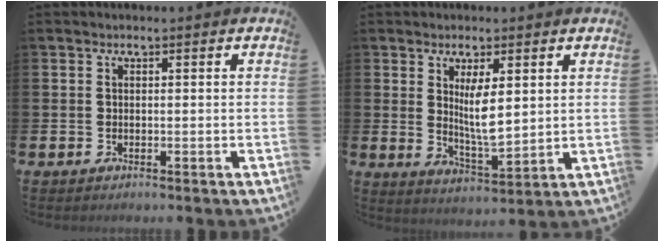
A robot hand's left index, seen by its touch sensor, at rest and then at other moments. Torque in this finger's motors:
{"motor_torque": [1.25, -0.89, 0.30, 0.21]}